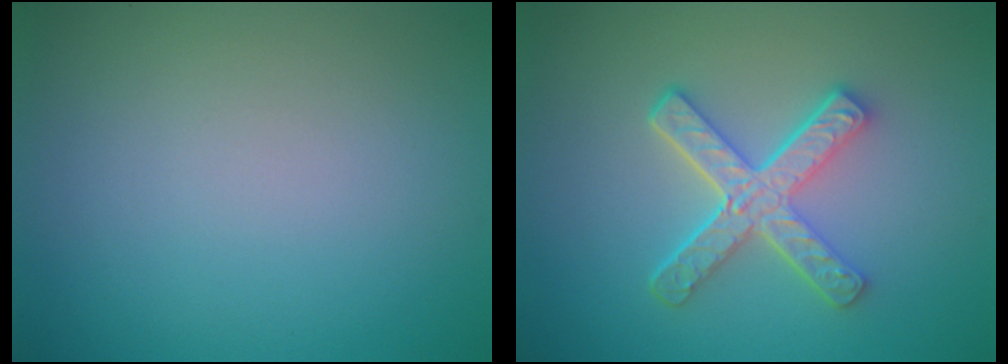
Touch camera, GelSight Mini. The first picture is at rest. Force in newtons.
{"total": 4.9, "press": 3.7, "slide": 3.2}